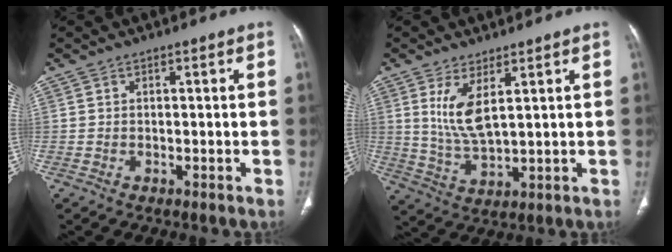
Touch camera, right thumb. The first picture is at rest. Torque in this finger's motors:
{"motor_torque": [-0.54, 1.00, 1.07, 0.30, 0.05]}